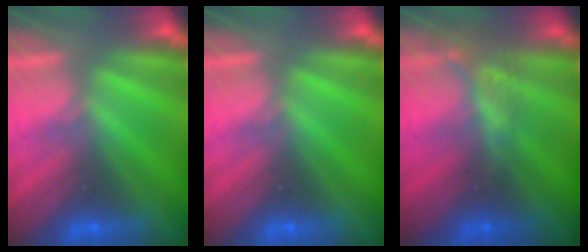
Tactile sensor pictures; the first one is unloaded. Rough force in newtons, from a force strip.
{"total": 0.0}
{"total": 2.1}